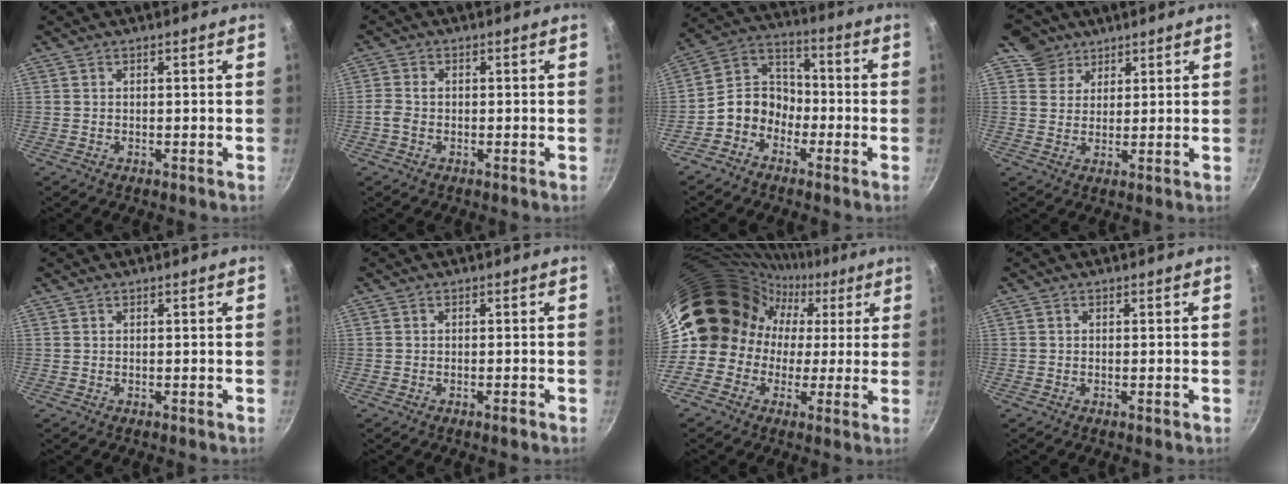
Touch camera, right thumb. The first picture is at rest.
{"total": 2.4, "force": [-0.6, 1.7, 1.5], "torque": [-0.039, 0.007, -0.019]}
{"total": 9.4, "force": [-3.9, 7.4, 4.2], "torque": [-0.040, 0.054, -0.097]}
{"total": 5.6, "force": [3.7, 4.2, 0.2], "torque": [0.035, -0.005, 0.058]}
{"total": 0.0}
{"total": 1.3, "force": [-0.8, 0.3, 0.9], "torque": [-0.023, 0.007, -0.015]}
{"total": 16.4, "force": [2.9, 15.0, 6.0], "torque": [-0.053, 0.049, 0.034]}
{"total": 0.6, "force": [-0.2, 0.2, 0.5], "torque": [-0.010, 0.002, -0.005]}